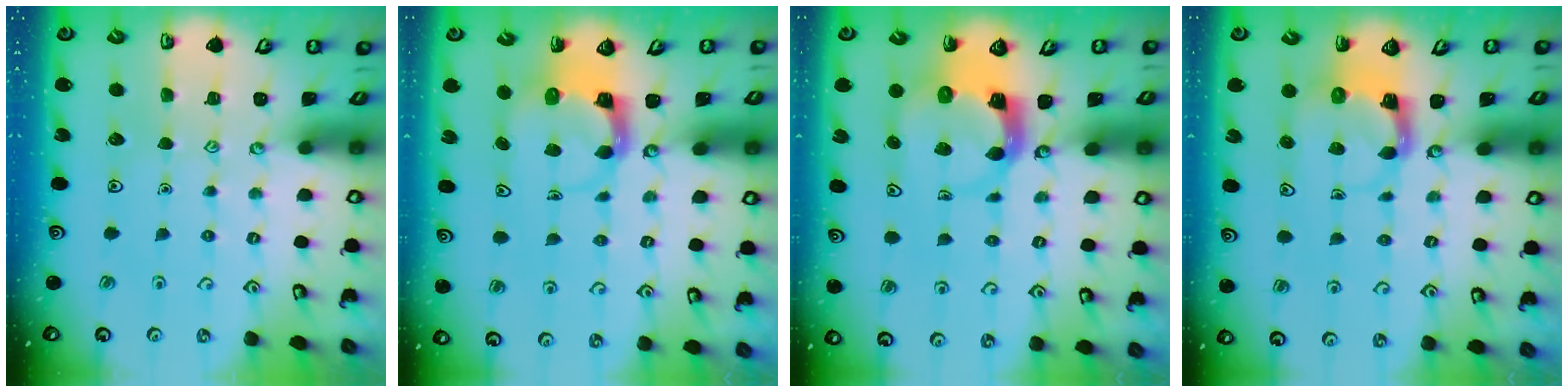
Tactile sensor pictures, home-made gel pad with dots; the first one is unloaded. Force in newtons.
{"total": 3.6, "press": 3.5, "slide": 0.4}
{"total": 4.3, "press": 4.3, "slide": 0.5}
{"total": 3.9, "press": 3.9, "slide": 0.7}